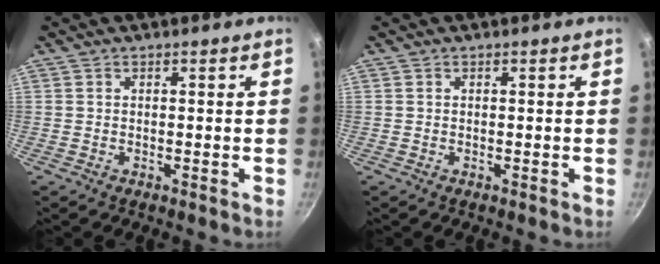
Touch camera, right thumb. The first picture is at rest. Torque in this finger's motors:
{"motor_torque": [-0.44, 0.10, 0.00, 0.00, 0.00]}